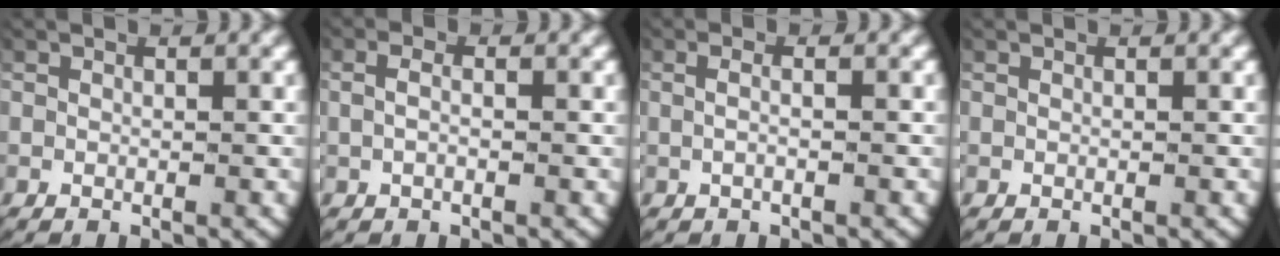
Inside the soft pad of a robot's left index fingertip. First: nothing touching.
{"total": 1.4, "force": [-0.2, 0.6, 1.3], "torque": [-0.031, -0.001, -0.004]}
{"total": 1.3, "force": [-0.3, 0.2, 1.3], "torque": [-0.030, -0.001, -0.005]}
{"total": 0.0}